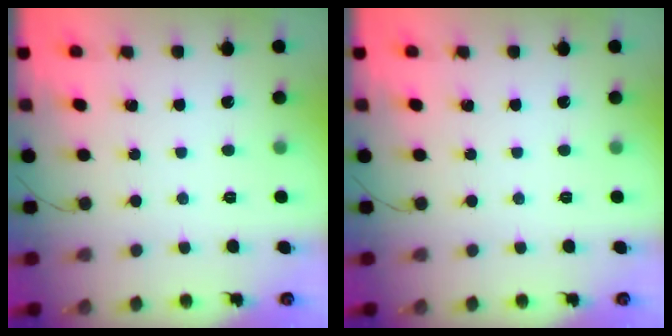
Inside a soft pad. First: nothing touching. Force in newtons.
{"total": 0.0}